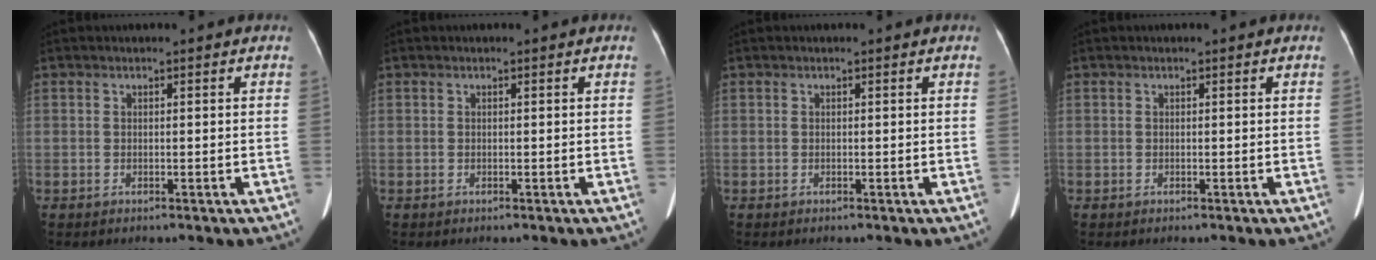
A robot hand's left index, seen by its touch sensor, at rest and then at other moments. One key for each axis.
{"total": 0.0}
{"total": 0.0}
{"total": 0.0}